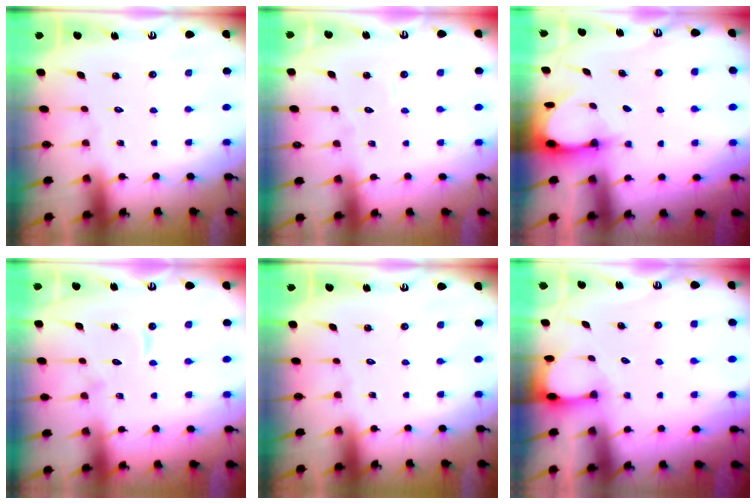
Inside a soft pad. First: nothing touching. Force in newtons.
{"total": 2.9, "press": 2.9, "slide": 0.3}
{"total": 3.3, "press": 3.2, "slide": 0.3}
{"total": 7.8, "press": 7.7, "slide": 0.7}
{"total": 0.0}
{"total": 2.0, "press": 1.9, "slide": 0.3}